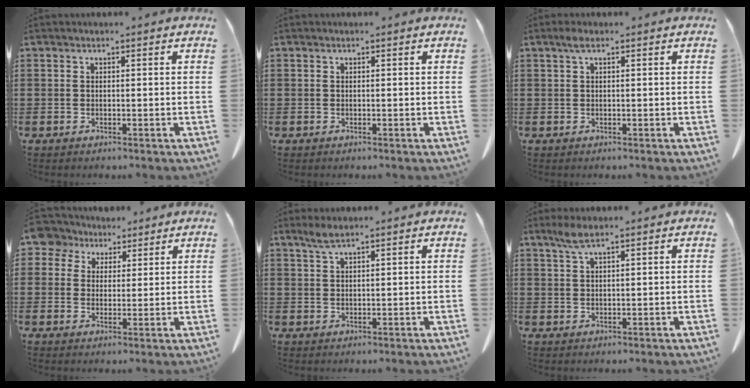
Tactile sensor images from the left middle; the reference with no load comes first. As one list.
[{"total": 0.0}, {"total": 1.3, "force": [0.5, 0.3, 1.1], "torque": [-0.025, 0.004, 0.007]}, {"total": 5.4, "force": [3.9, 3.6, 1.1], "torque": [-0.041, 0.000, 0.071]}, {"total": 2.3, "force": [1.7, 0.2, 1.5], "torque": [-0.033, 0.001, 0.032]}, {"total": 2.8, "force": [1.8, 0.5, 2.1], "torque": [-0.045, 0.003, 0.032]}]